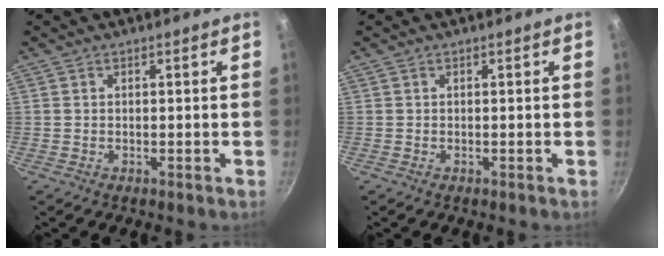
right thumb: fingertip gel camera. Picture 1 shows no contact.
{"total": 0.0}